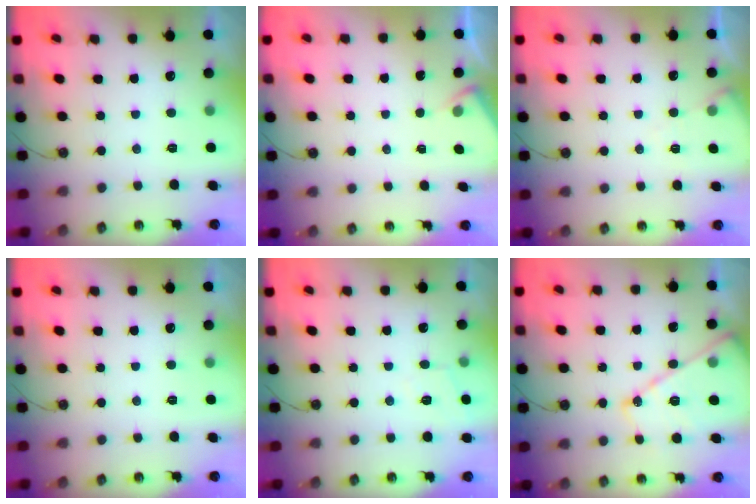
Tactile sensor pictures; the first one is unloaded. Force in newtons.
{"total": 2.7, "press": 2.6, "slide": 0.5}
{"total": 5.4, "press": 5.3, "slide": 0.7}
{"total": 0.0}
{"total": 4.9, "press": 4.8, "slide": 0.8}
{"total": 15.4, "press": 15.3, "slide": 1.3}